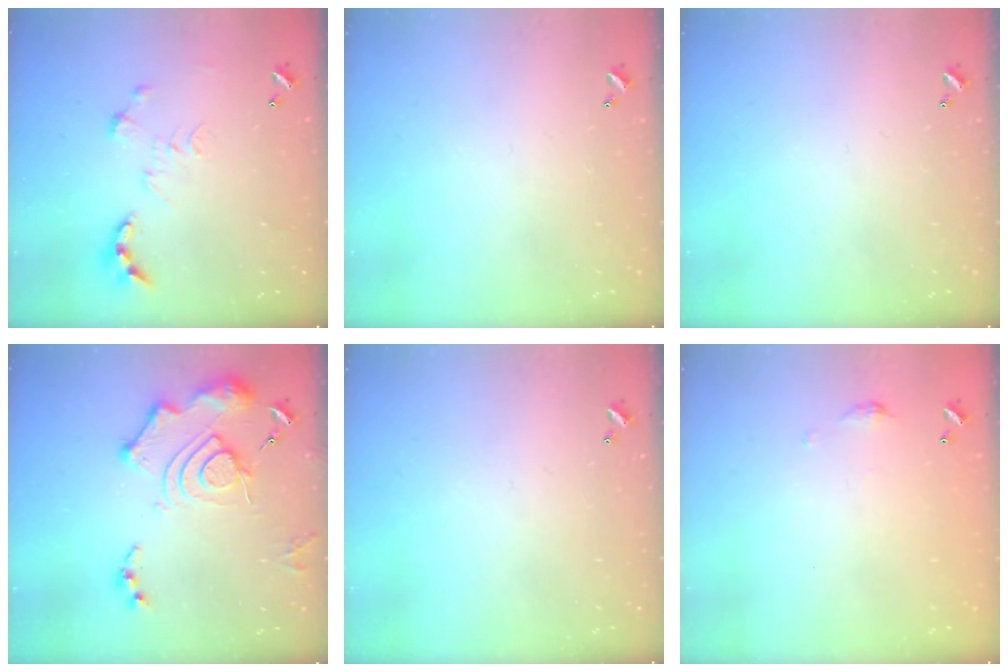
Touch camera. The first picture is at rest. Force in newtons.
{"total": 0.0}
{"total": 0.0}
{"total": 15.2, "press": 15.1, "slide": 1.7}
{"total": 0.0}
{"total": 3.5, "press": 3.5, "slide": 0.6}